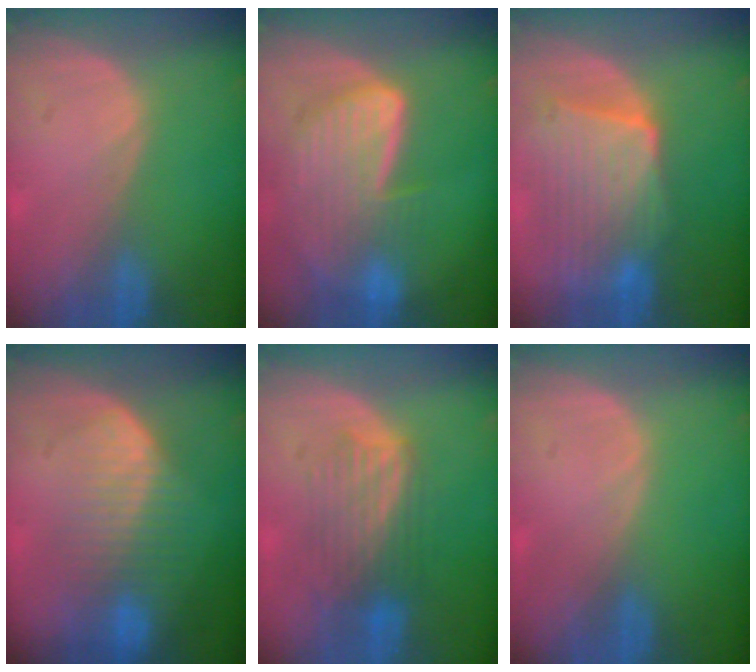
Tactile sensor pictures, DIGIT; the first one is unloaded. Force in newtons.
{"total": 8.8, "press": 7.9, "slide": 4.0}
{"total": 9.7, "press": 8.7, "slide": 4.1}
{"total": 8.1, "press": 7.5, "slide": 3.1}
{"total": 6.1, "press": 6.1, "slide": 0.6}
{"total": 0.0}